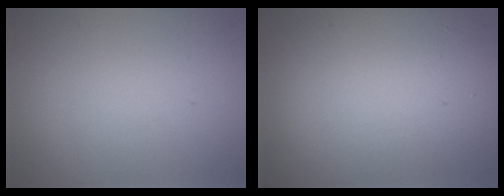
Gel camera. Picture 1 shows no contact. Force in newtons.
{"total": 12.9, "press": 12.9, "slide": 1.1}